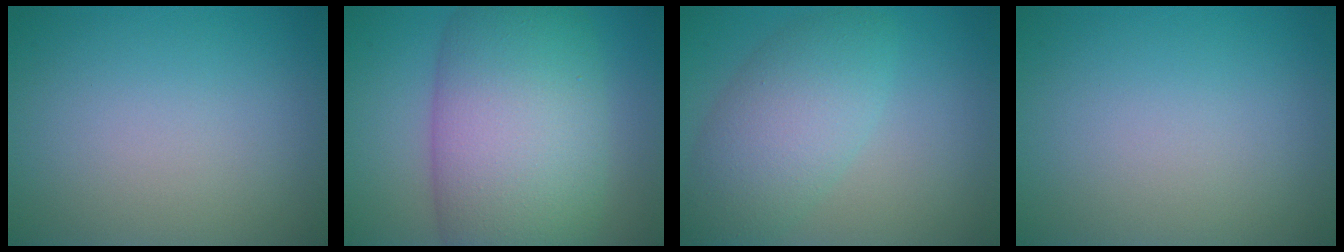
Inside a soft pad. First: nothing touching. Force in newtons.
{"total": 13.1, "press": 13.1, "slide": 0.2}
{"total": 5.8, "press": 5.8, "slide": 0.3}
{"total": 0.0}